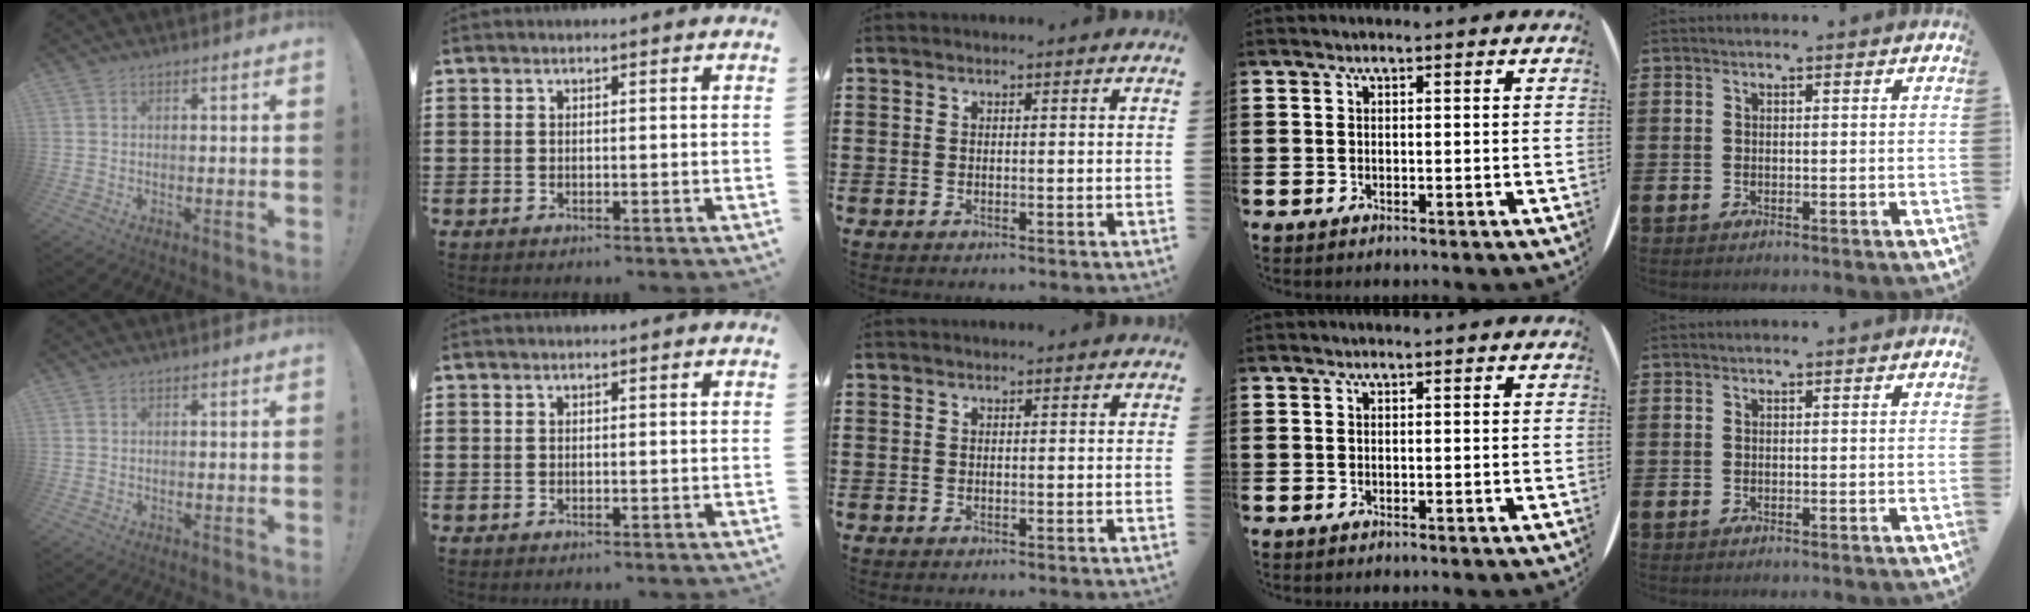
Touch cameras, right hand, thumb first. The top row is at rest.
{}